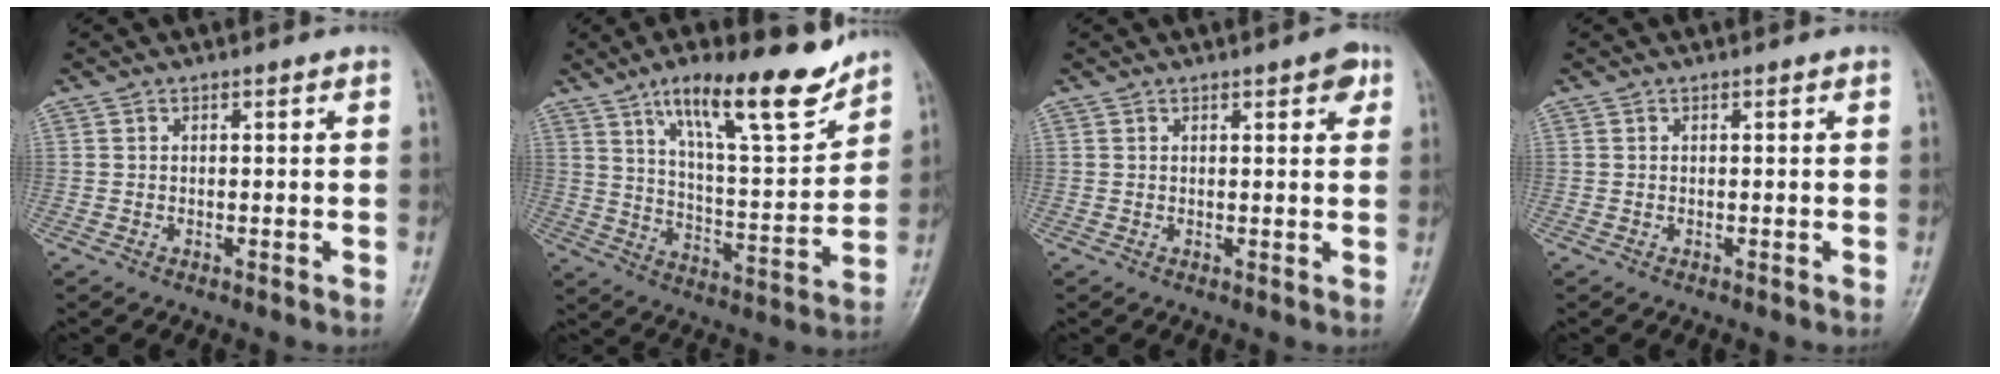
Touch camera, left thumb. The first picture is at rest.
{"total": 17.9, "force": [12.3, 4.6, 12.2], "torque": [-0.163, -0.071, 0.205]}
{"total": 3.3, "force": [1.8, 1.2, 2.5], "torque": [-0.023, -0.004, 0.017]}
{"total": 0.0}